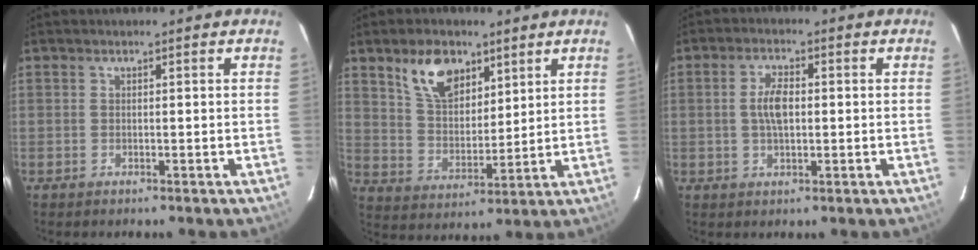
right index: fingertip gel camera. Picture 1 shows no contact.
{"total": 10.9, "force": [6.5, 6.1, 6.2], "torque": [-0.110, 0.015, 0.127]}
{"total": 4.8, "force": [0.1, 2.3, 4.2], "torque": [-0.084, 0.007, 0.004]}